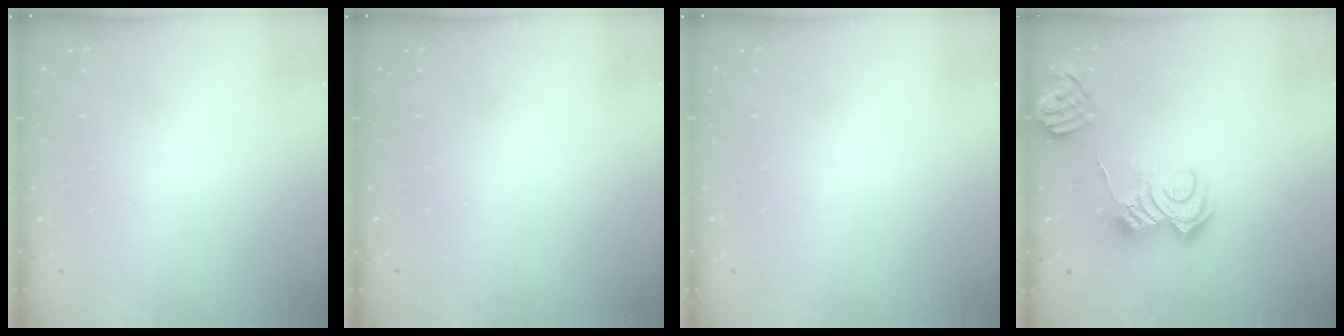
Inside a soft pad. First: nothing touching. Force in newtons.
{"total": 0.0}
{"total": 0.0}
{"total": 10.9, "press": 10.8, "slide": 1.1}